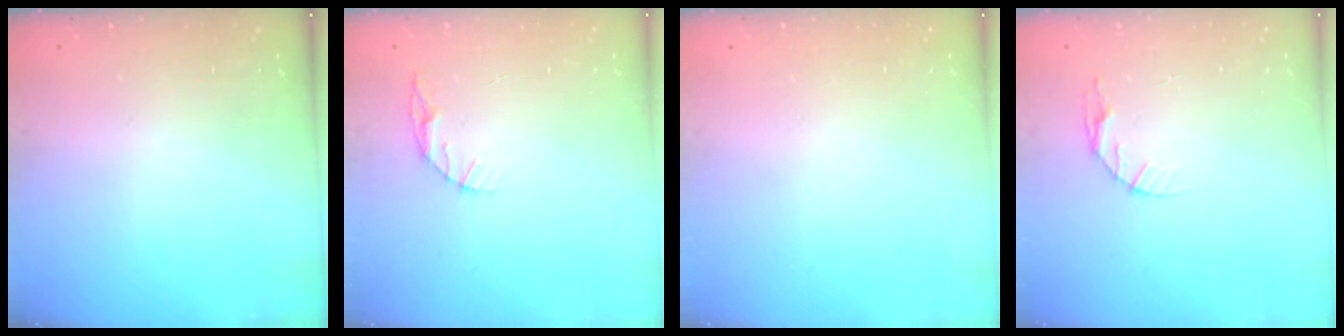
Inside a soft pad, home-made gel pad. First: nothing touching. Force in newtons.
{"total": 3.5, "press": 3.5, "slide": 0.4}
{"total": 0.0}
{"total": 4.9, "press": 4.9, "slide": 0.6}